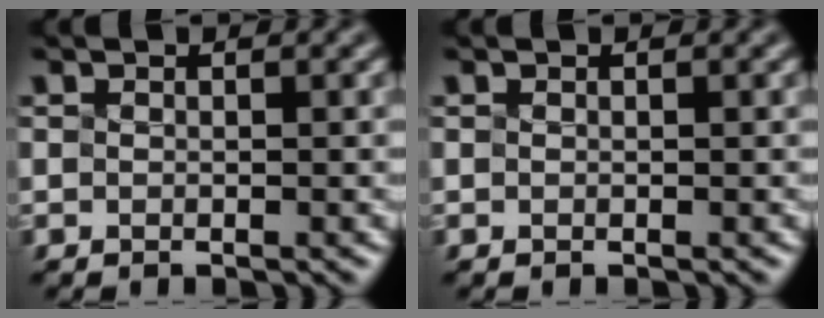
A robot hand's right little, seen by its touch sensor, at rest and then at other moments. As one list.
[{"total": 0.0}]